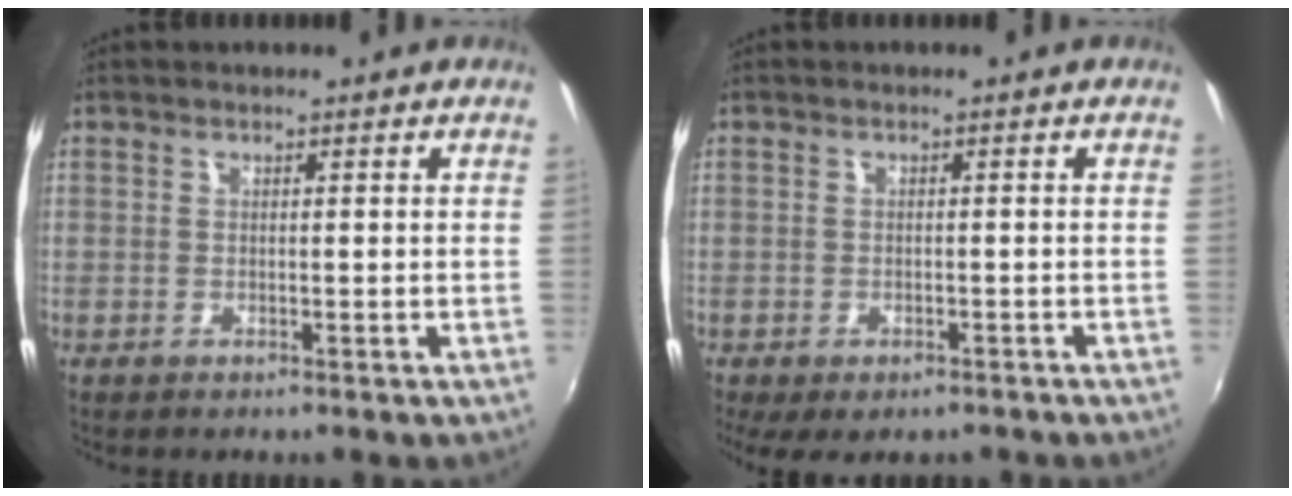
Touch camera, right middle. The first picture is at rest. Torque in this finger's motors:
{"motor_torque": [1.40, -0.74, 0.51, 0.15]}